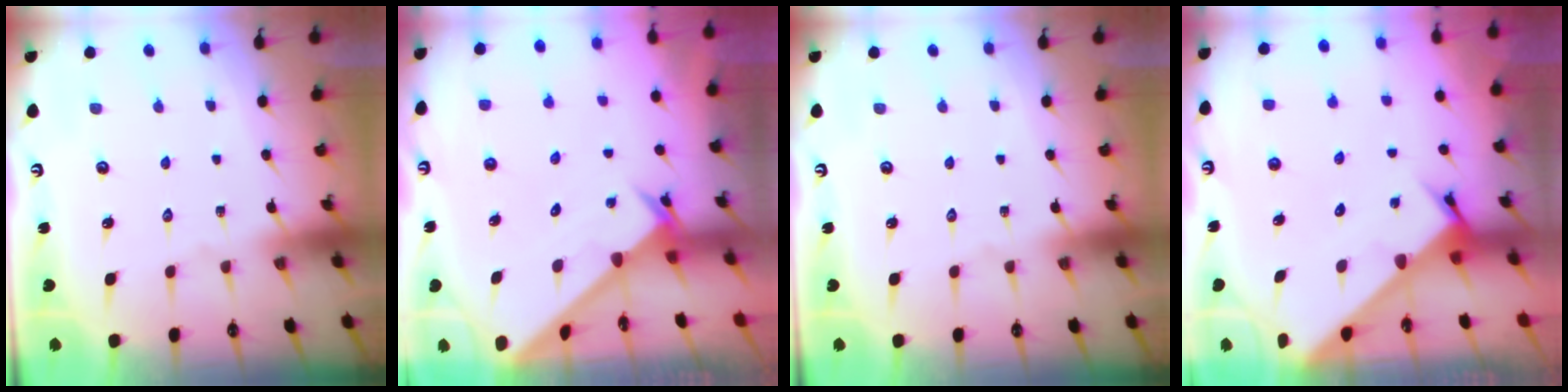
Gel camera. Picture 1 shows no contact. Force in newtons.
{"total": 2.4, "press": 2.4, "slide": 0.2}
{"total": 0.0}
{"total": 3.2, "press": 3.2, "slide": 0.2}